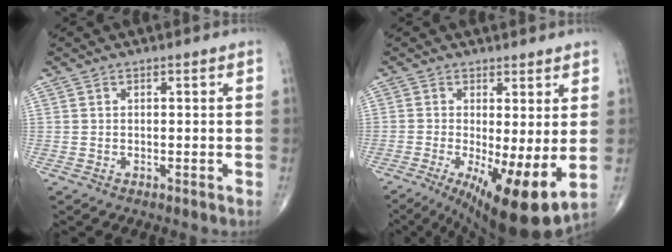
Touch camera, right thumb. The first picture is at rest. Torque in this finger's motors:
{"motor_torque": [1.13, 2.14, 0.27, -0.18, 0.17]}